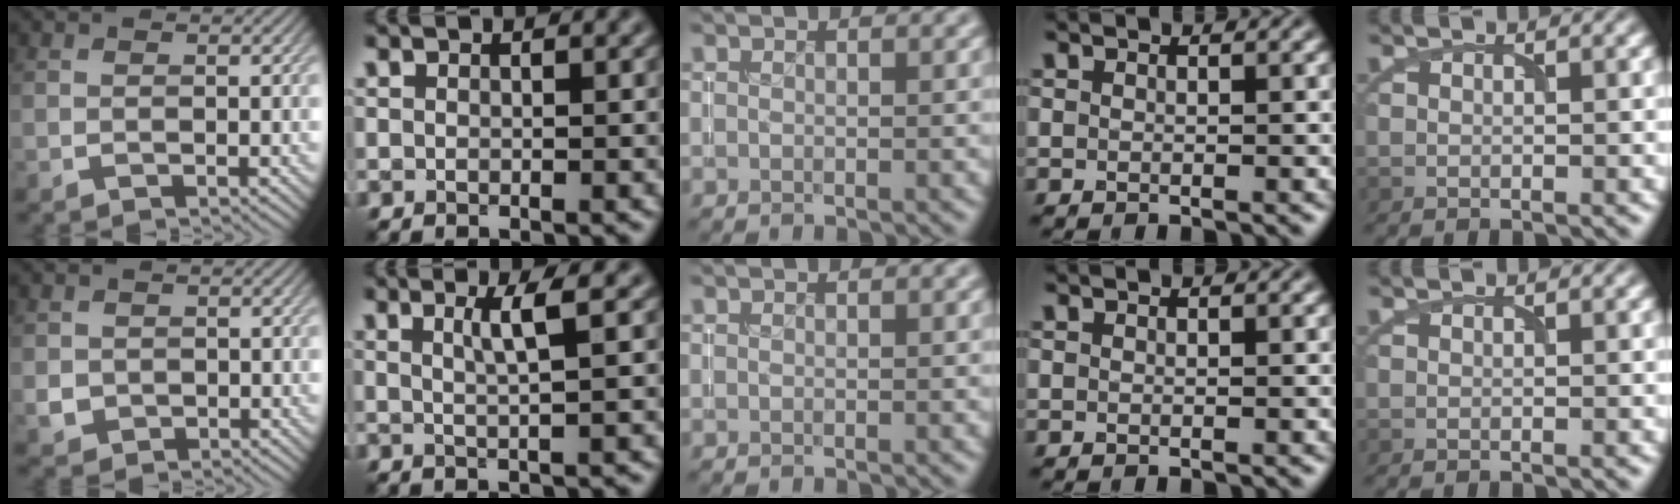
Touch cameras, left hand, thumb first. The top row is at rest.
{"thumb": {"total": 2.1, "force": [-0.1, 2.0, 0.5], "torque": [-0.017, -0.008, -0.002]}, "index": {"total": 2.5, "force": [0.9, 0.4, 2.3], "torque": [-0.035, 0.004, 0.011]}}